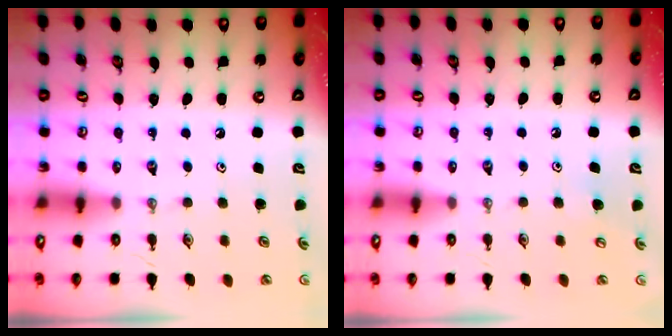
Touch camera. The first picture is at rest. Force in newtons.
{"total": 4.5, "press": 4.5, "slide": 0.4}